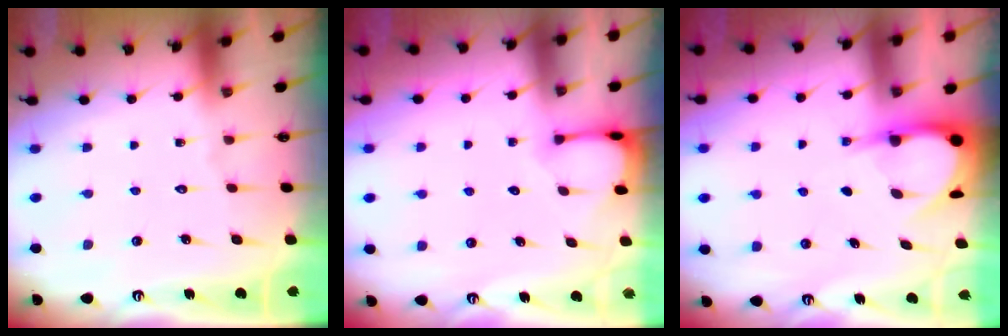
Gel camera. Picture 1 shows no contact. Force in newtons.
{"total": 2.3, "press": 2.3, "slide": 0.4}
{"total": 4.7, "press": 4.7, "slide": 0.4}